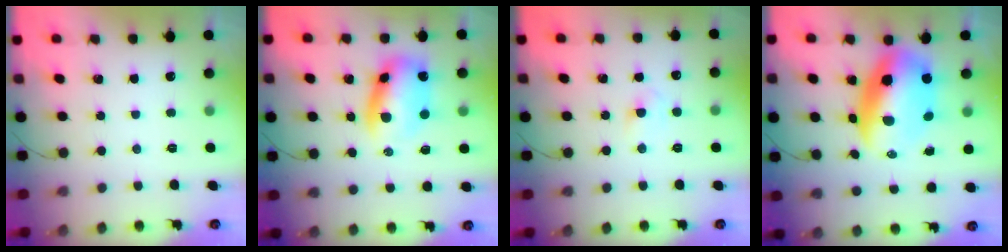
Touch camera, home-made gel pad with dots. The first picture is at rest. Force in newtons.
{"total": 10.4, "press": 10.0, "slide": 2.9}
{"total": 3.0, "press": 2.8, "slide": 1.3}
{"total": 14.9, "press": 14.4, "slide": 3.8}